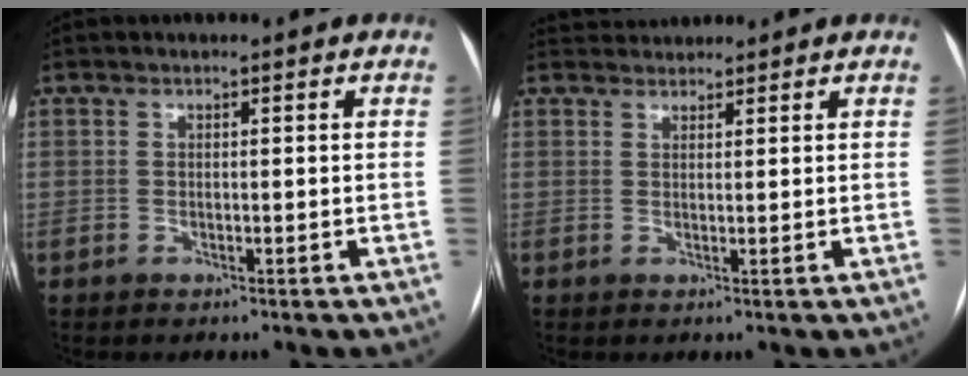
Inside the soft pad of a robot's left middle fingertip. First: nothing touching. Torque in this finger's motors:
{"motor_torque": [0.19, -0.04, -0.01, -0.02]}